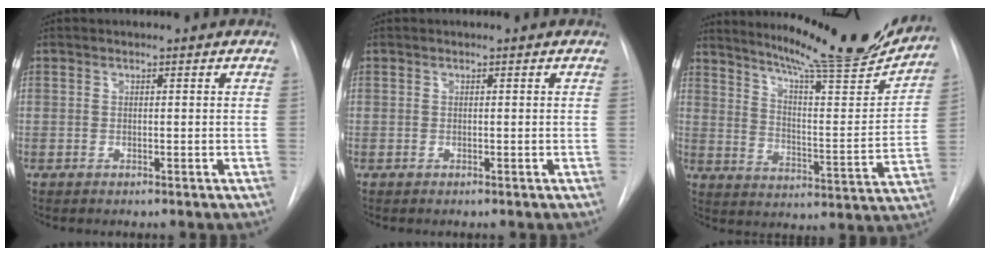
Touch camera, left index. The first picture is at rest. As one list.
[{"total": 0.0}, {"total": 20.7, "force": [18.8, 0.8, 8.6], "torque": [-0.136, -0.064, 0.262]}]